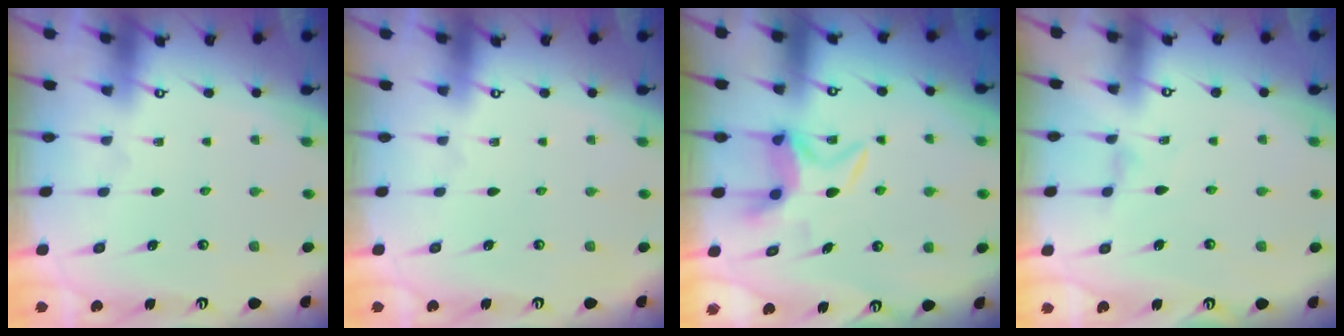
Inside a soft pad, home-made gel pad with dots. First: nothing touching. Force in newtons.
{"total": 0.0}
{"total": 6.0, "press": 6.0, "slide": 0.4}
{"total": 1.3, "press": 1.3, "slide": 0.2}